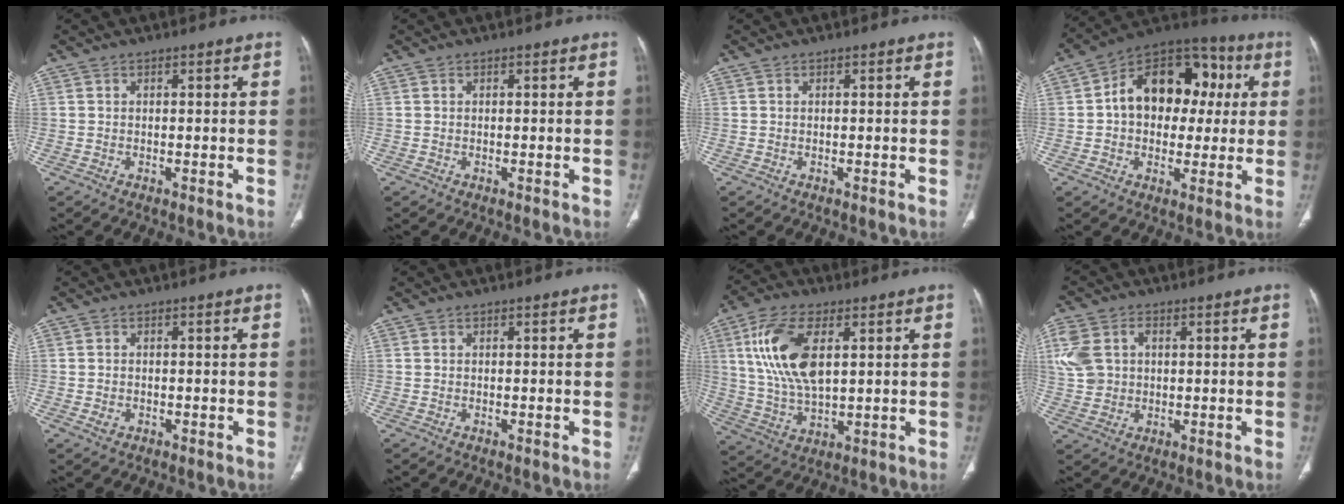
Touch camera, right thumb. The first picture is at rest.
{"total": 0.0}
{"total": 0.0}
{"total": 18.6, "force": [2.6, 13.2, 12.9], "torque": [-0.145, 0.035, 0.032]}
{"total": 1.6, "force": [-0.5, 1.3, 0.9], "torque": [-0.015, 0.006, -0.004]}
{"total": 0.0}
{"total": 14.9, "force": [4.3, 7.3, 12.2], "torque": [-0.247, -0.010, 0.089]}
{"total": 9.3, "force": [2.2, 7.2, 5.4], "torque": [-0.118, 0.008, 0.047]}